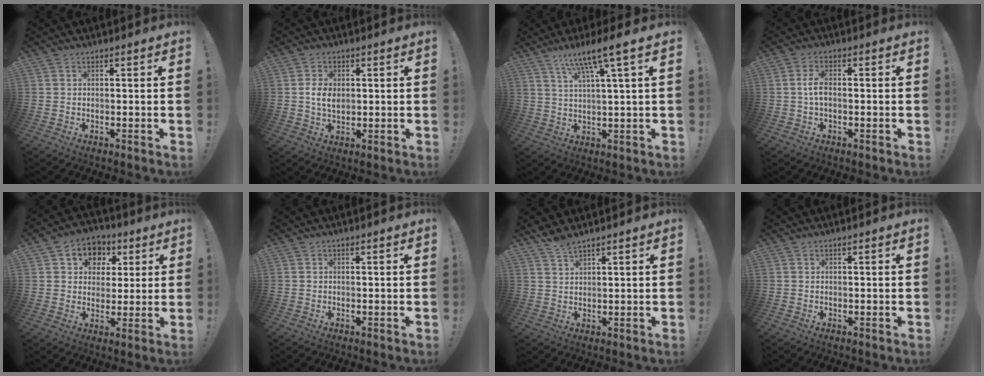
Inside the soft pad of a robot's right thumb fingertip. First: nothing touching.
{"total": 5.4, "force": [0.2, 3.6, 4.0], "torque": [-0.066, 0.003, 0.002]}
{"total": 9.2, "force": [5.6, -0.6, 7.3], "torque": [-0.134, -0.028, 0.086]}
{"total": 4.2, "force": [-0.6, 1.8, 3.8], "torque": [-0.090, 0.006, -0.012]}
{"total": 9.1, "force": [2.9, 8.0, 3.0], "torque": [-0.032, -0.012, 0.057]}
{"total": 0.0}
{"total": 3.6, "force": [3.1, 0.4, 1.6], "torque": [-0.034, -0.019, 0.057]}
{"total": 0.0}